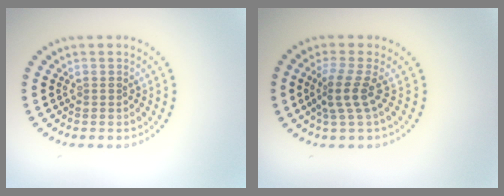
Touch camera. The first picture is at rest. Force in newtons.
{"total": 2.8, "press": 1.9, "slide": 2.0}